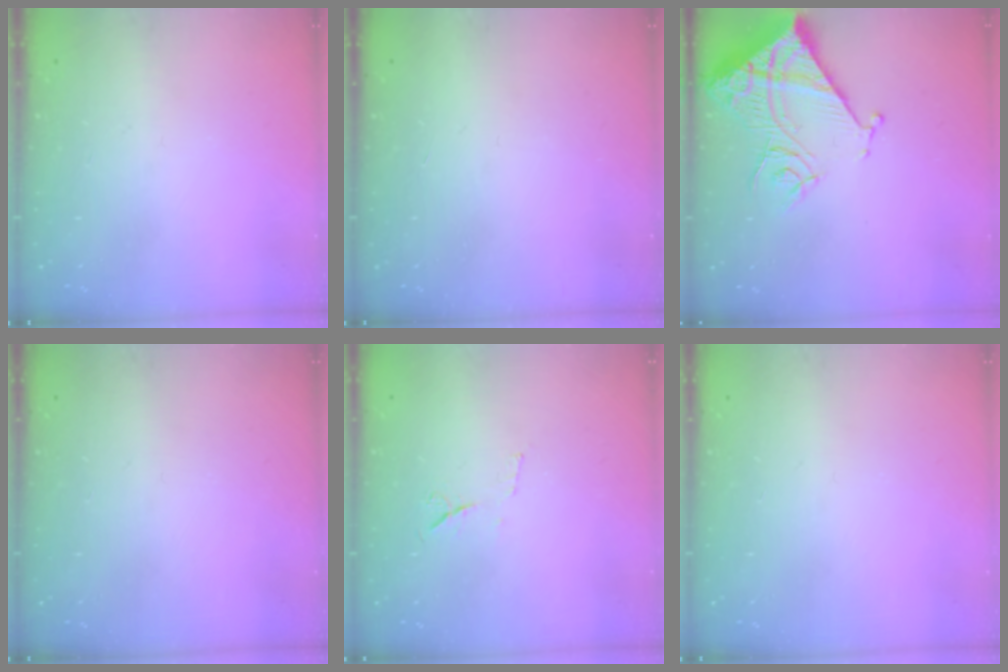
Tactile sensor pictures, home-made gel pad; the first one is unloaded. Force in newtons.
{"total": 1.5, "press": 1.5, "slide": 0.1}
{"total": 14.6, "press": 14.5, "slide": 1.6}
{"total": 0.0}
{"total": 6.2, "press": 6.2, "slide": 0.9}
{"total": 0.0}